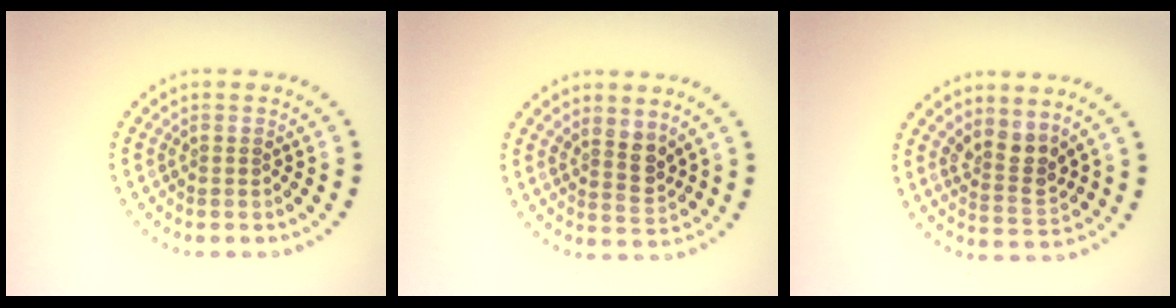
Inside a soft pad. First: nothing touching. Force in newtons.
{"total": 2.3, "press": 1.8, "slide": 1.4}
{"total": 2.7, "press": 2.1, "slide": 1.6}